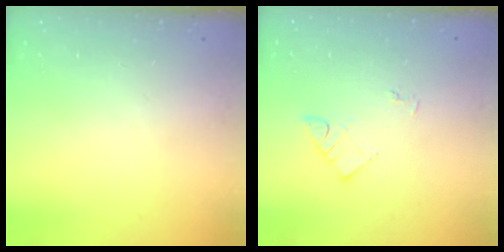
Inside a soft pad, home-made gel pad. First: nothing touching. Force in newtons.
{"total": 4.1, "press": 4.1, "slide": 0.2}